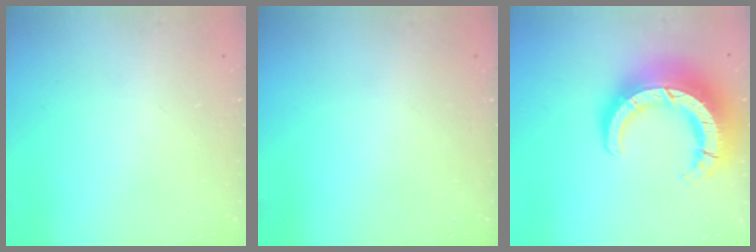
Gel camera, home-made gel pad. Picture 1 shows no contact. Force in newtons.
{"total": 0.0}
{"total": 18.5, "press": 18.4, "slide": 1.8}